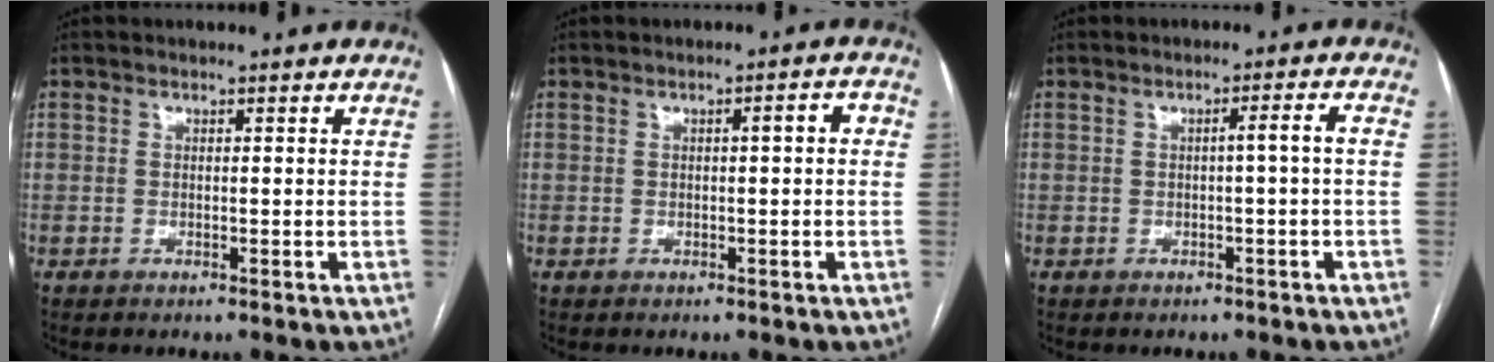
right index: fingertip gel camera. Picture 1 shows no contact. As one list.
[{"total": 2.3, "force": [0.2, 0.5, 2.2], "torque": [-0.030, 0.008, 0.002]}, {"total": 2.3, "force": [-0.3, -0.3, 2.3], "torque": [-0.032, 0.004, -0.002]}]